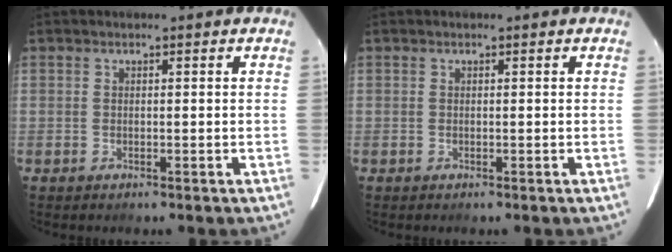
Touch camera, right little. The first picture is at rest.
{"total": 0.0}